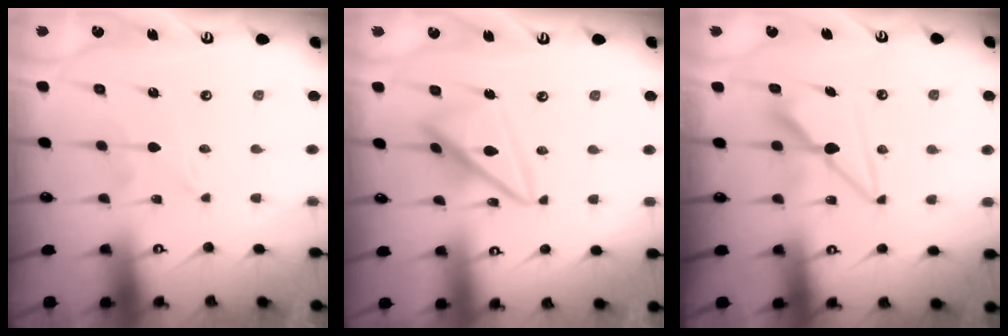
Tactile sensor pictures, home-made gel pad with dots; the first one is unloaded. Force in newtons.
{"total": 14.4, "press": 14.4, "slide": 1.4}
{"total": 9.3, "press": 9.3, "slide": 0.5}